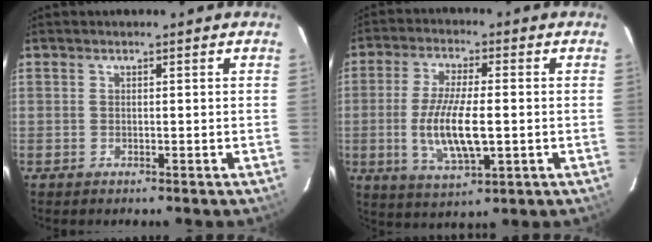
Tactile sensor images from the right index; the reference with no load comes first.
{"total": 11.5, "force": [-1.7, 3.4, 10.9], "torque": [-0.215, -0.012, -0.027]}